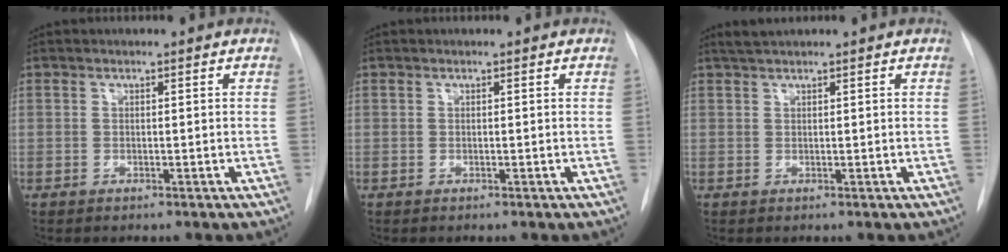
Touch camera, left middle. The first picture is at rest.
{"total": 0.0}
{"total": 1.6, "force": [1.4, -0.2, 0.7], "torque": [-0.018, 0.010, 0.030]}